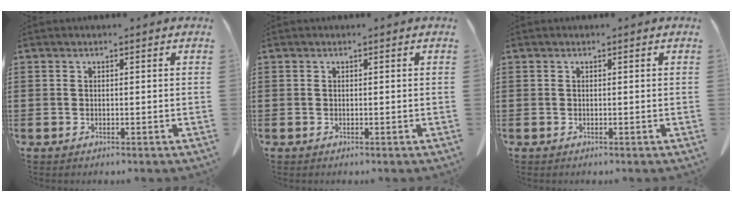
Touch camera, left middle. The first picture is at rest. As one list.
[{"total": 0.0}, {"total": 0.0}]